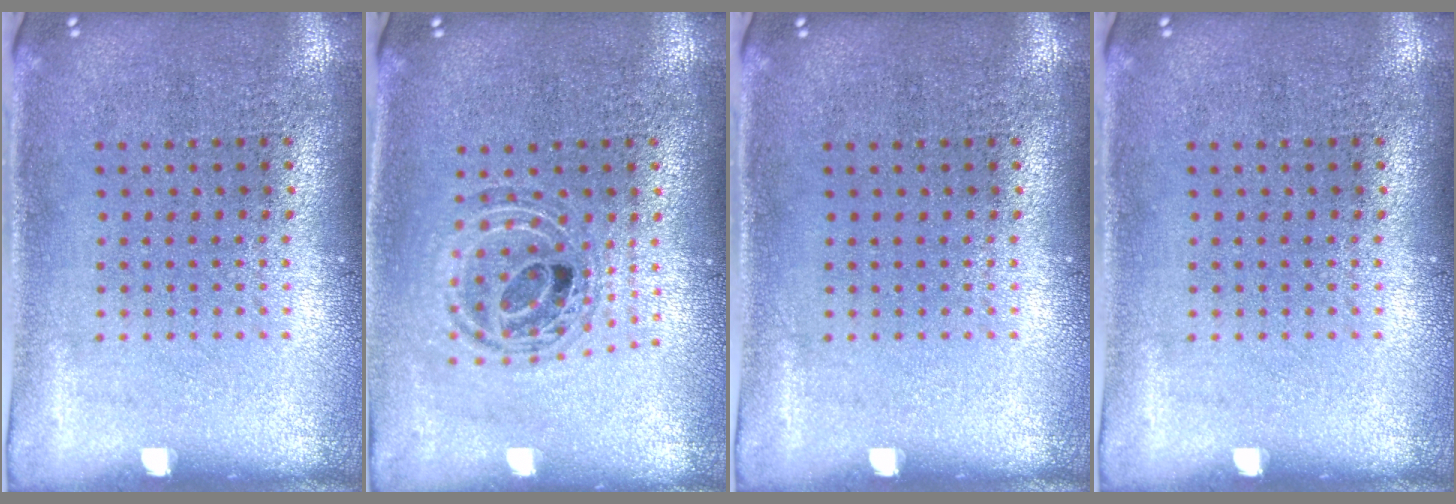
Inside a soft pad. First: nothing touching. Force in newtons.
{"total": 0.9, "press": 0.9, "slide": 0.1}
{"total": 0.0}
{"total": 0.0}